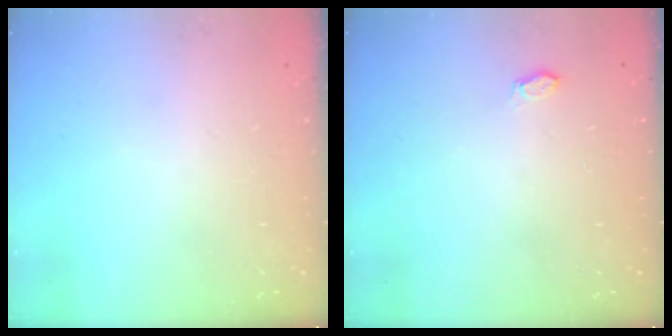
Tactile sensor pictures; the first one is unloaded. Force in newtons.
{"total": 2.9, "press": 2.7, "slide": 1.1}